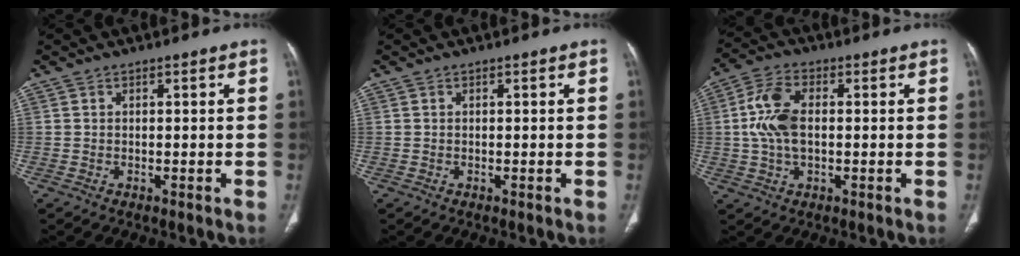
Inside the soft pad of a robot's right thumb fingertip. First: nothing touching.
{"total": 0.0}
{"total": 9.0, "force": [0.4, 5.0, 7.5], "torque": [-0.161, 0.015, 0.006]}